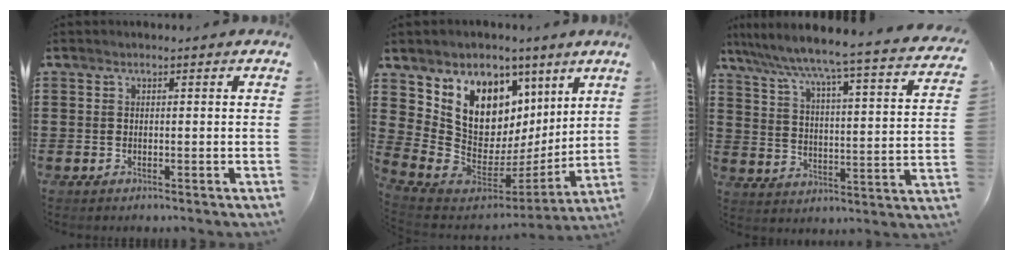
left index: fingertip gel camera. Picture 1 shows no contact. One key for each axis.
{"total": 10.3, "fx": 5.2, "fy": 7.9, "fz": 4.3, "tx": -0.110, "ty": -0.052, "tz": 0.109}
{"total": 4.7, "fx": 4.0, "fy": -1.1, "fz": 2.2, "tx": -0.064, "ty": -0.053, "tz": 0.053}